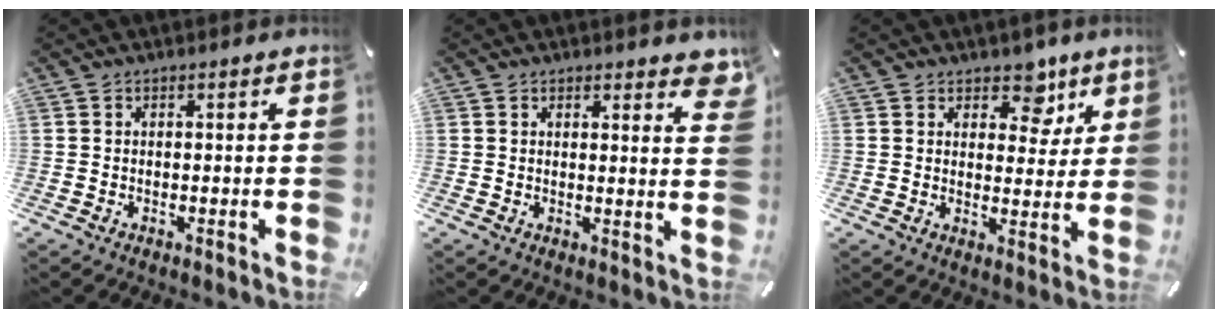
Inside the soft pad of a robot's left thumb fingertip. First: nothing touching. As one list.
[{"total": 3.6, "force": [2.8, 1.2, 1.9], "torque": [-0.021, -0.016, 0.046]}, {"total": 7.6, "force": [4.9, 5.0, 2.8], "torque": [-0.016, -0.037, 0.080]}]